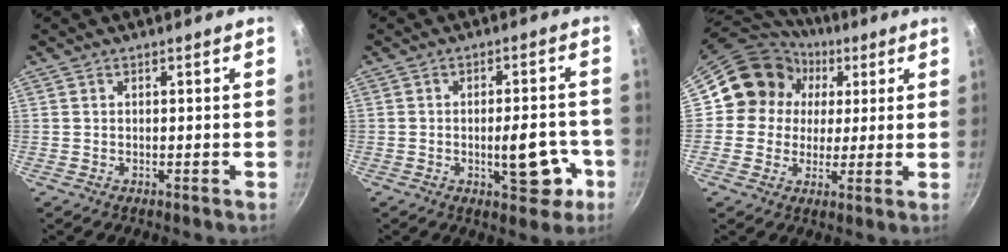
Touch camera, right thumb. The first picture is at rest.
{"total": 9.4, "force": [-2.9, 4.2, 7.9], "torque": [-0.077, 0.017, -0.034]}
{"total": 13.7, "force": [3.3, 12.6, 4.3], "torque": [-0.045, 0.015, 0.039]}